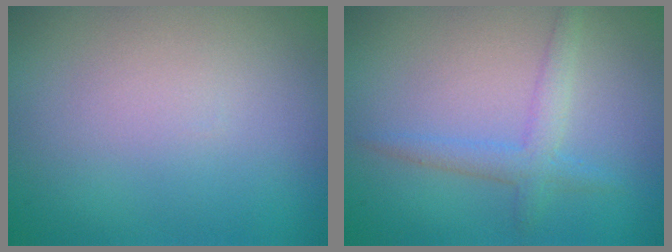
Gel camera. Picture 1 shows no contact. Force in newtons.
{"total": 2.3, "press": 2.3, "slide": 0.2}